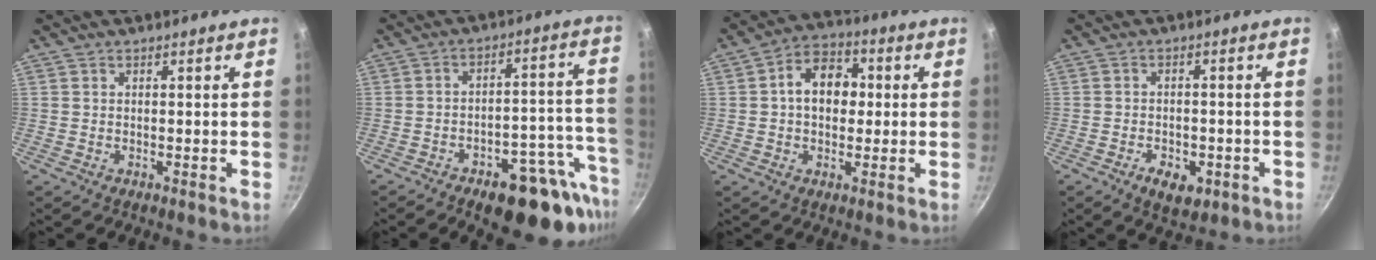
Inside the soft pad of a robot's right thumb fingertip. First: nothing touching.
{"total": 17.9, "force": [-10.6, 7.3, 12.4], "torque": [-0.104, 0.068, -0.142]}
{"total": 10.0, "force": [0.9, 7.3, 6.7], "torque": [-0.066, 0.021, -0.001]}
{"total": 6.2, "force": [-2.9, 3.6, 4.1], "torque": [-0.052, 0.012, -0.036]}